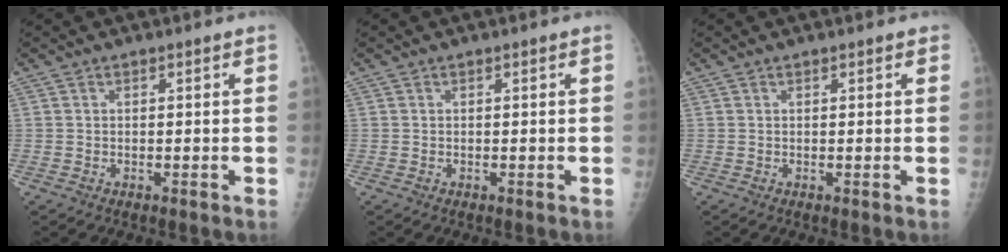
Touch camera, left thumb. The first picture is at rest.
{"total": 0.0}
{"total": 1.0, "force": [0.6, 0.4, 0.6], "torque": [-0.007, -0.001, 0.005]}